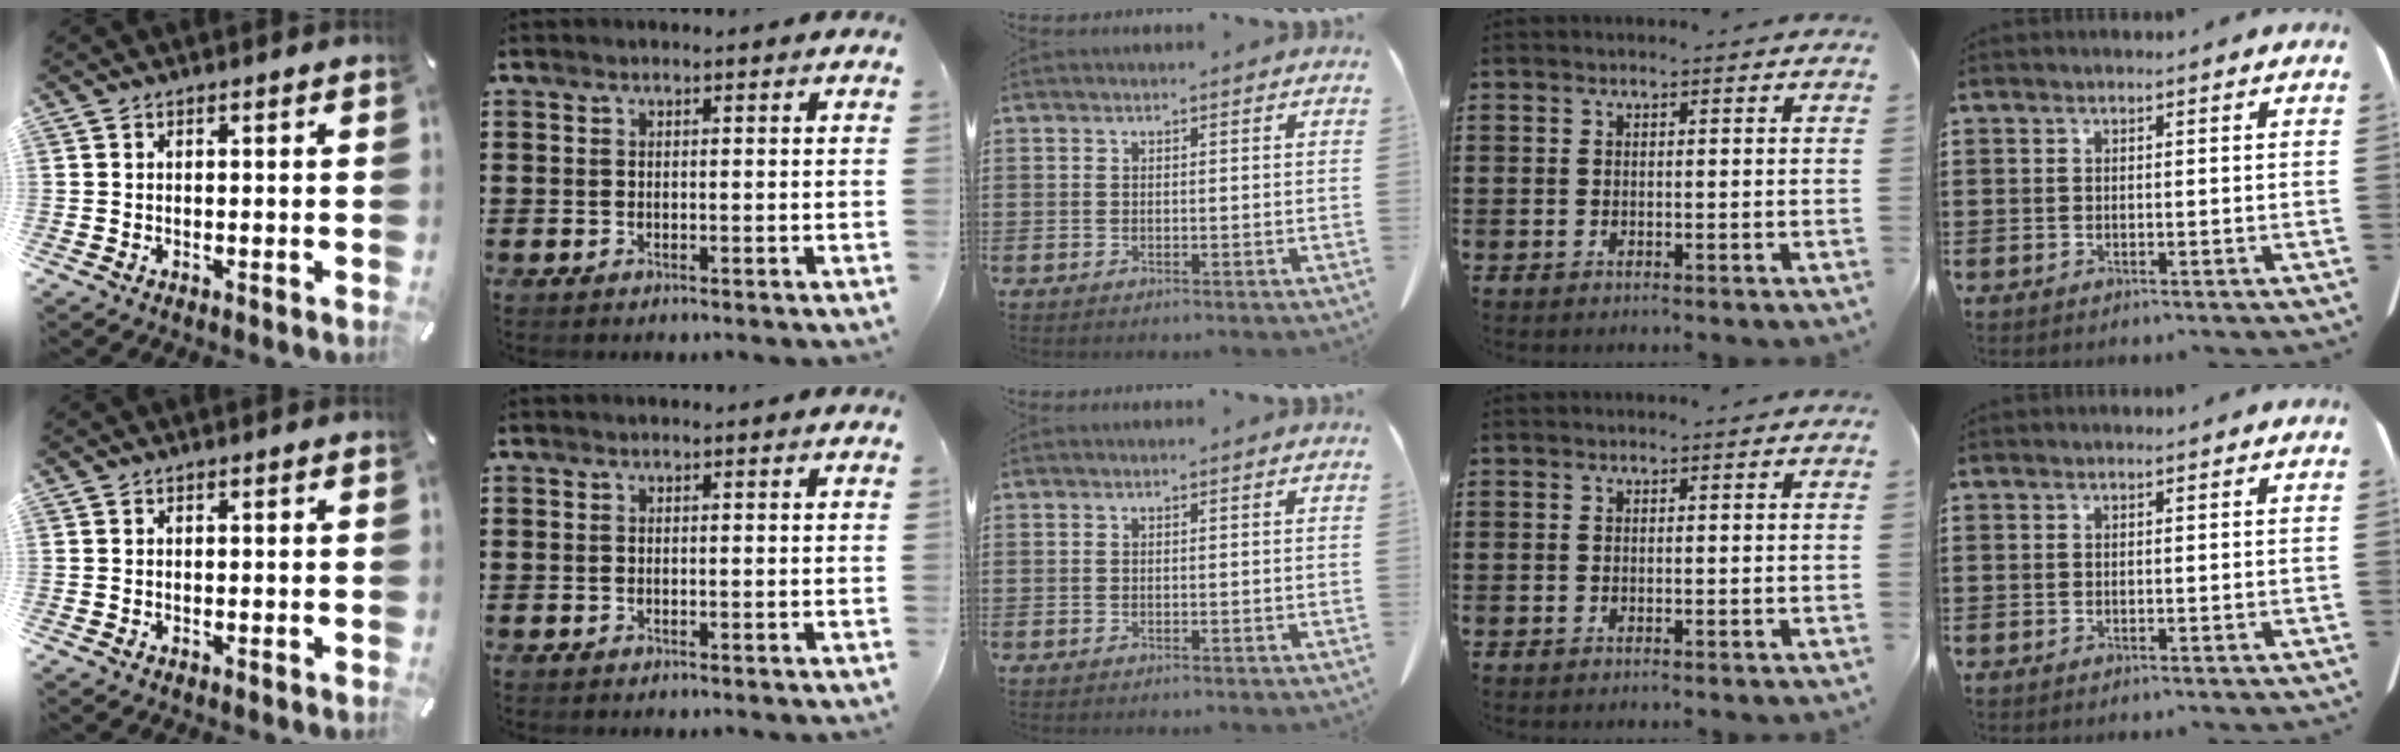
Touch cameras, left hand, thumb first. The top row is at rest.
{}